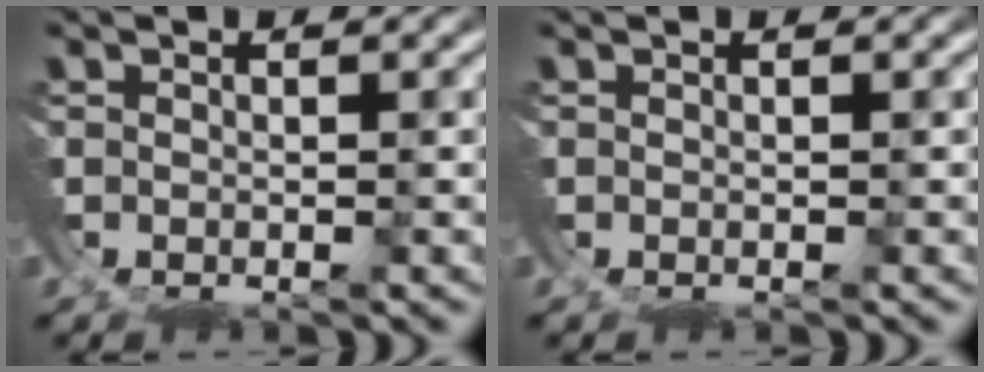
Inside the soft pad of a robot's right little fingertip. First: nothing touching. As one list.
[{"total": 0.0}]